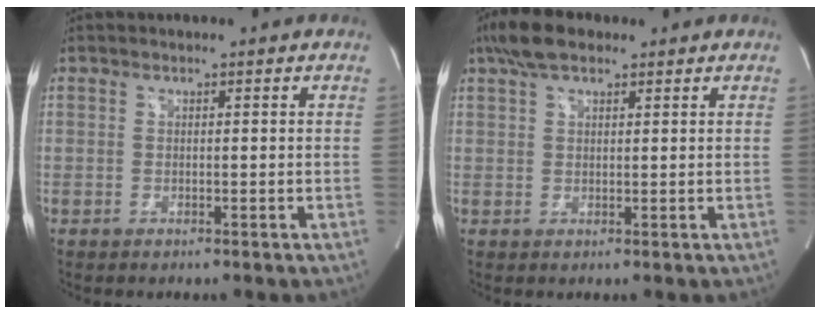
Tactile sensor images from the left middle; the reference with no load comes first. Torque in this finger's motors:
{"motor_torque": [0.56, -0.22, -0.05, 0.01]}